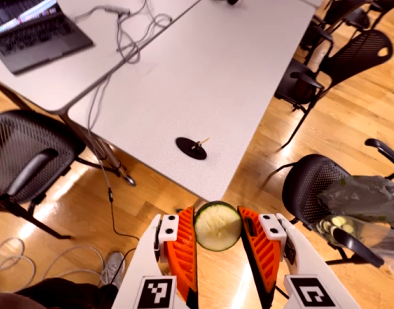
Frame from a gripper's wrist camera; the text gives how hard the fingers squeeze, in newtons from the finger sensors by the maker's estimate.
{"total": 9.3, "left": 9.1, "right": 9.5}